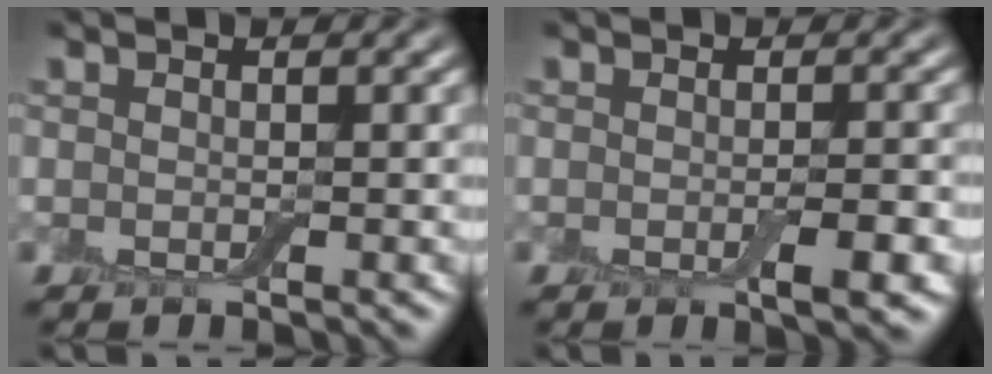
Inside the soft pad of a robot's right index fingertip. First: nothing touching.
{"total": 2.5, "force": [-0.7, 0.5, 2.3], "torque": [-0.035, -0.003, -0.010]}